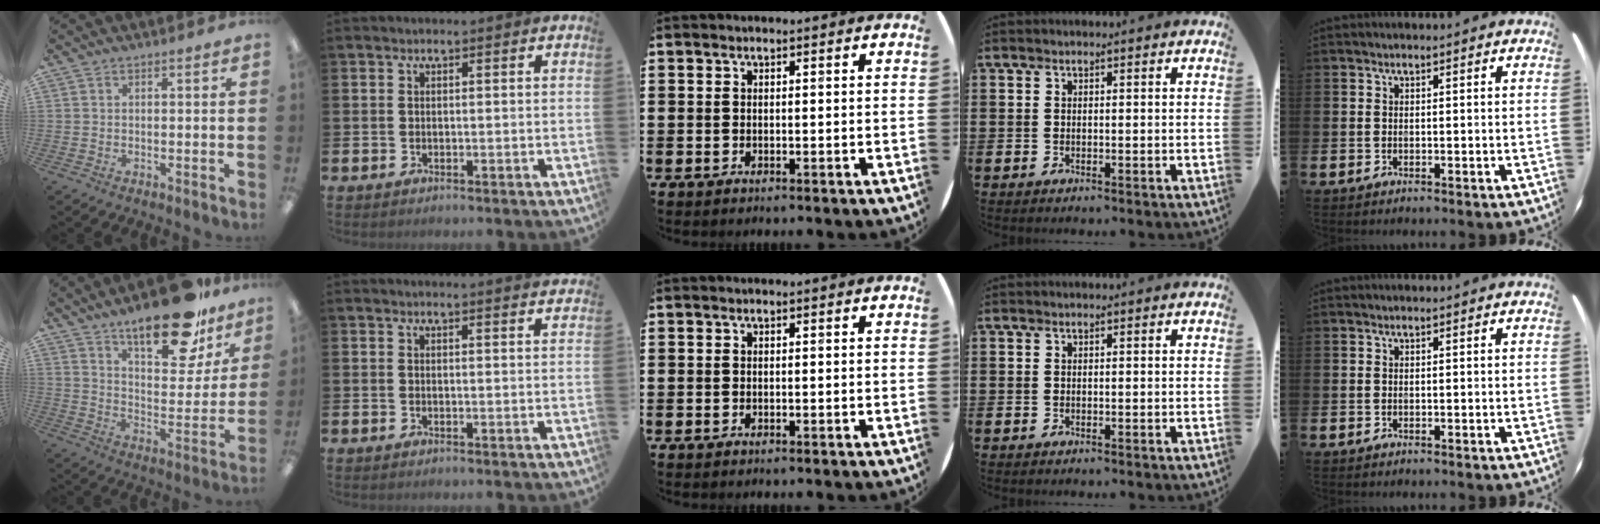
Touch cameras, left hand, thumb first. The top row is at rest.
{"thumb": {"total": 21.7, "force": [15.9, 8.1, 12.3], "torque": [-0.175, -0.097, 0.262]}, "index": {"total": 1.5, "force": [1.5, -0.2, -0.1], "torque": [0.011, -0.013, 0.025]}}